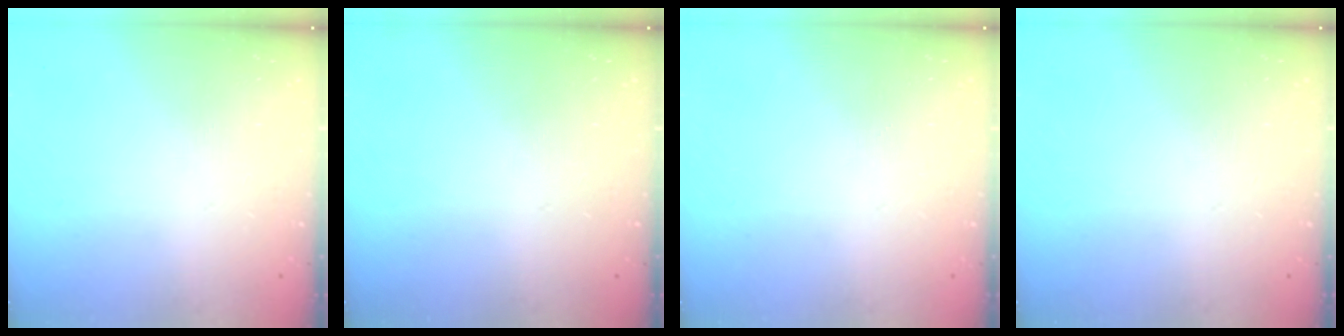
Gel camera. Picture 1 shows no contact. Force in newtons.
{"total": 0.0}
{"total": 0.0}
{"total": 0.0}